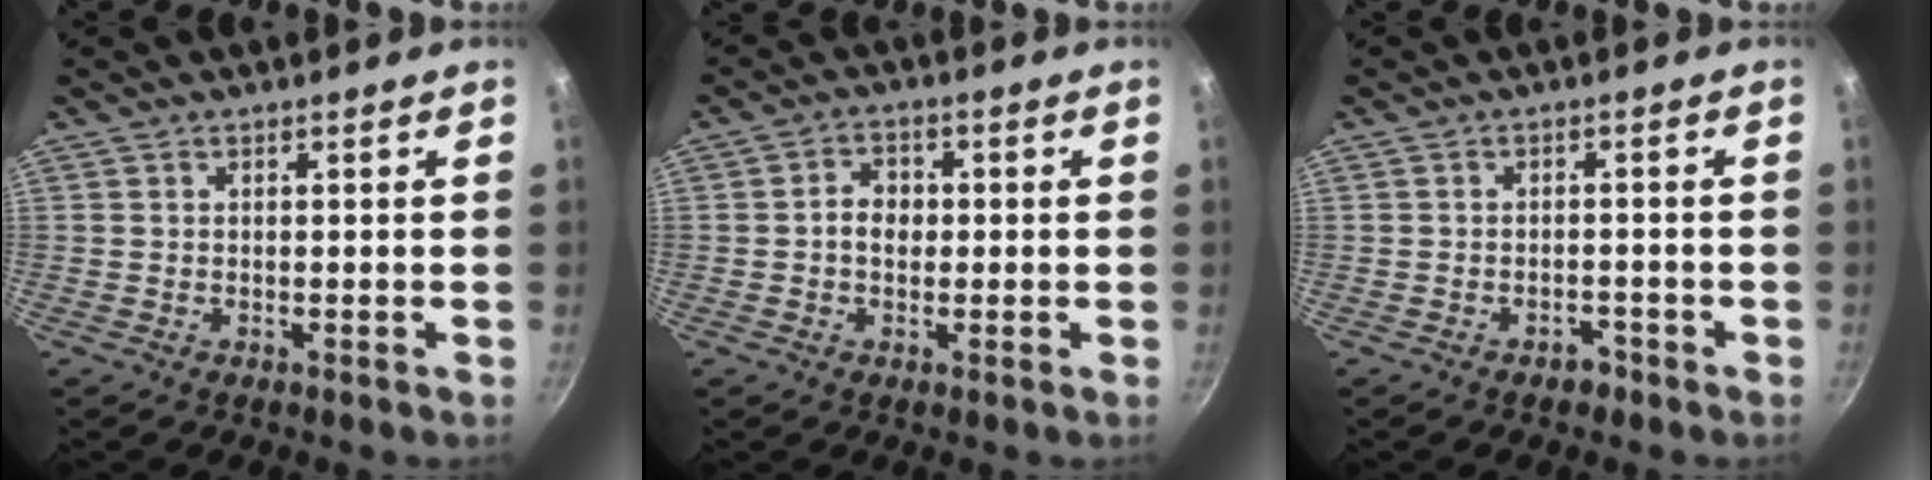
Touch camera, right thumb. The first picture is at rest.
{"total": 4.0, "force": [-0.2, 3.1, 2.5], "torque": [-0.029, 0.012, -0.010]}
{"total": 2.0, "force": [-1.5, 1.2, 0.7], "torque": [-0.006, 0.011, -0.021]}